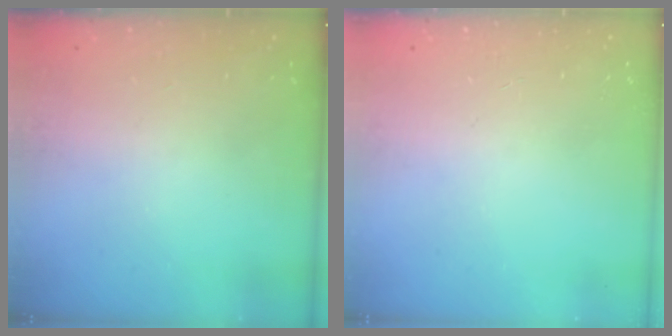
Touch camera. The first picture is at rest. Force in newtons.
{"total": 0.0}